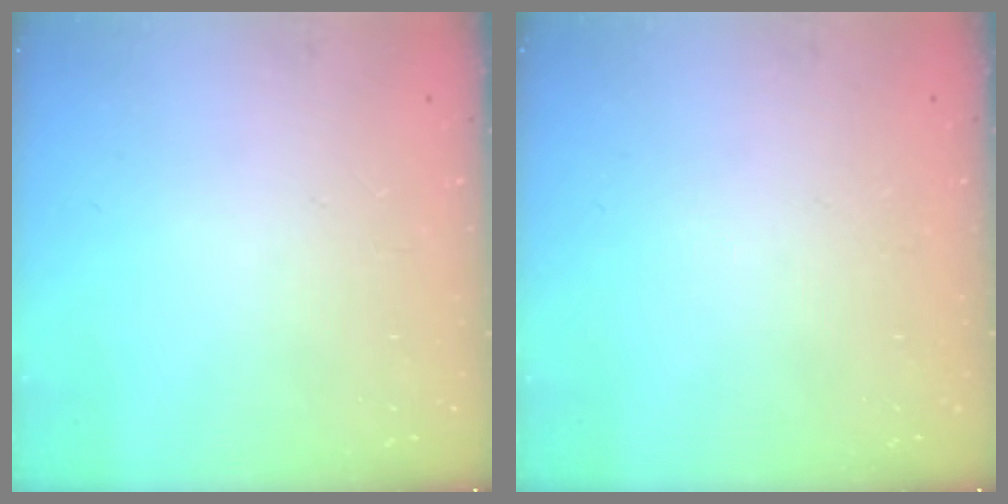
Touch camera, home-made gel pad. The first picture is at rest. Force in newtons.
{"total": 0.0}